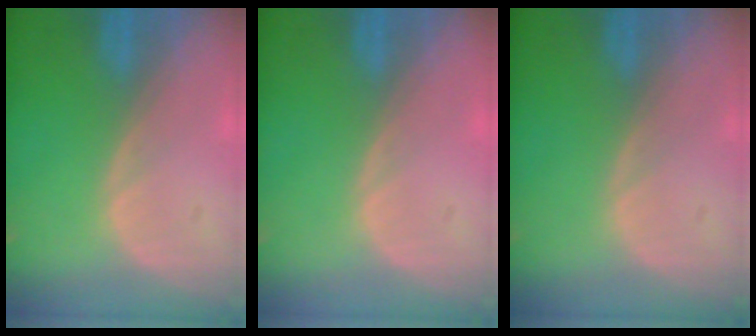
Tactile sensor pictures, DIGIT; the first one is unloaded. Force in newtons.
{"total": 0.0}
{"total": 0.0}